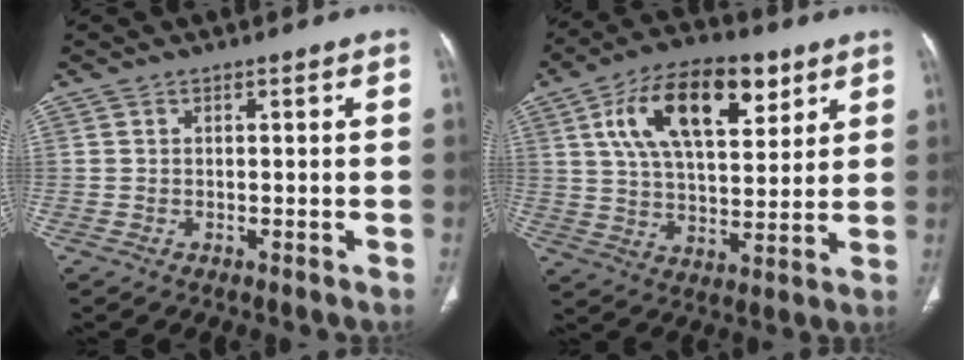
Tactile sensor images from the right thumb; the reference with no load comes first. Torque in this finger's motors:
{"motor_torque": [-0.02, 1.09, 0.98, 0.69, 0.18]}